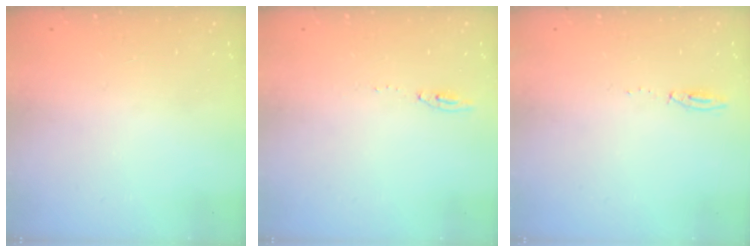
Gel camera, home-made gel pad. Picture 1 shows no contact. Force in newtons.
{"total": 5.2, "press": 5.2, "slide": 0.5}
{"total": 4.8, "press": 4.7, "slide": 1.0}